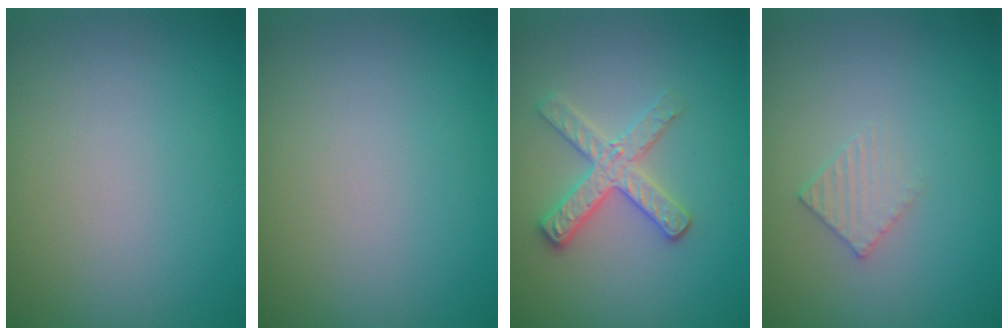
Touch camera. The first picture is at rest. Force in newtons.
{"total": 0.0}
{"total": 3.0, "press": 2.8, "slide": 1.0}
{"total": 1.4, "press": 1.4, "slide": 0.2}